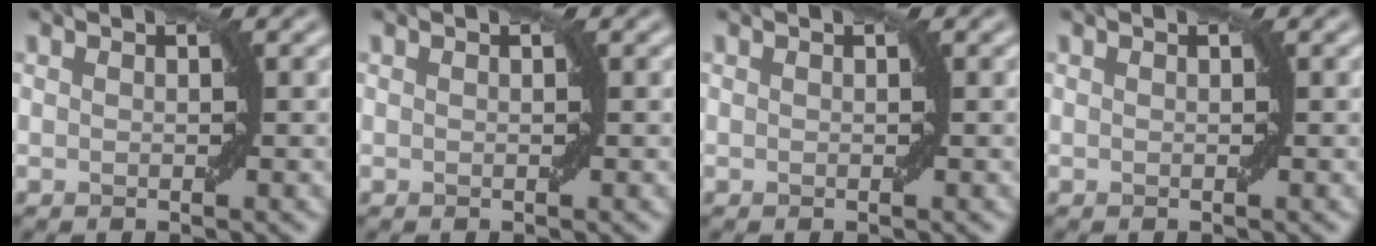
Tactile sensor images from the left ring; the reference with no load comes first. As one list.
[{"total": 0.0}, {"total": 0.0}, {"total": 0.0}]